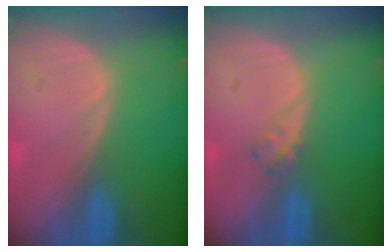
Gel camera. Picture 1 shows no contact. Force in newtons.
{"total": 1.6, "press": 1.6, "slide": 0.2}